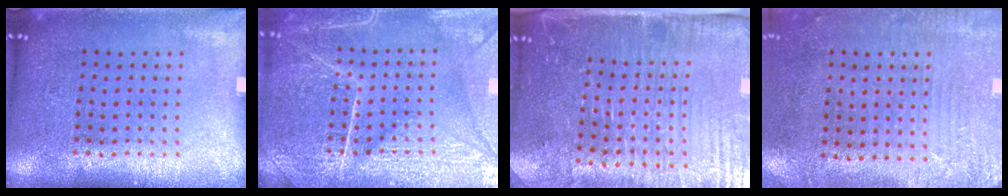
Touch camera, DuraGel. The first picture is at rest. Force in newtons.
{"total": 6.9, "press": 6.8, "slide": 0.9}
{"total": 5.0, "press": 4.5, "slide": 2.4}
{"total": 2.8, "press": 2.3, "slide": 1.5}